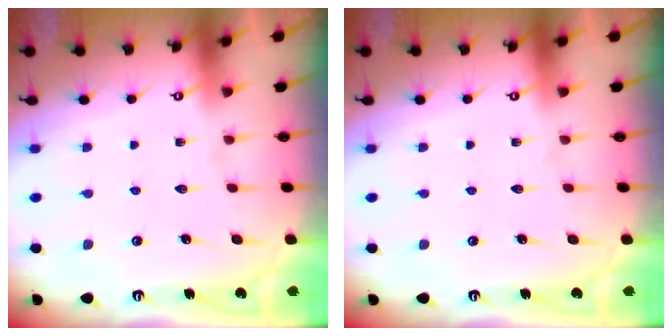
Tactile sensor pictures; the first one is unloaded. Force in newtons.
{"total": 0.0}